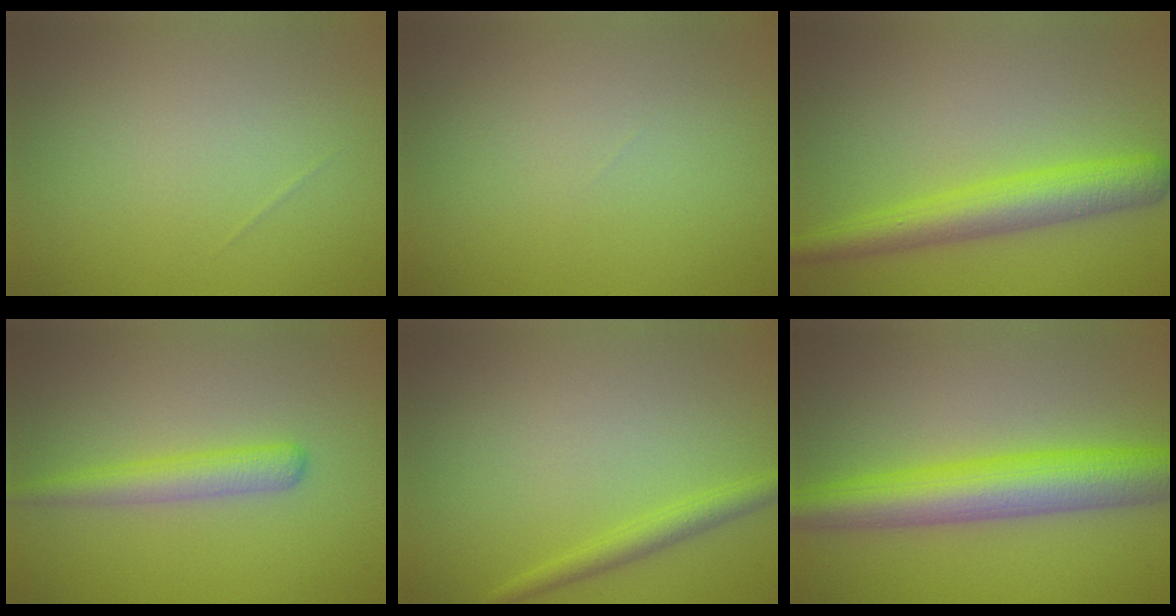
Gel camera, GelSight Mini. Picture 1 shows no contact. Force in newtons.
{"total": 0.0}
{"total": 5.0, "press": 5.0, "slide": 0.2}
{"total": 2.7, "press": 2.7, "slide": 0.1}
{"total": 2.0, "press": 2.0, "slide": 0.1}
{"total": 7.7, "press": 7.7, "slide": 0.1}